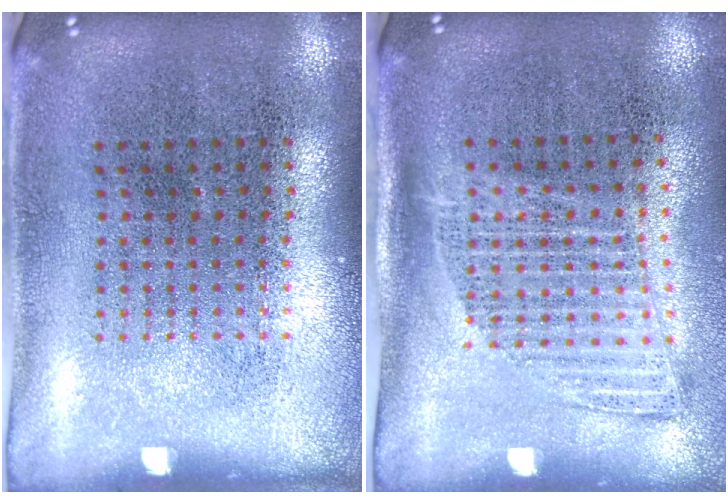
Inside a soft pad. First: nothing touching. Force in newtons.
{"total": 1.3, "press": 1.1, "slide": 0.7}